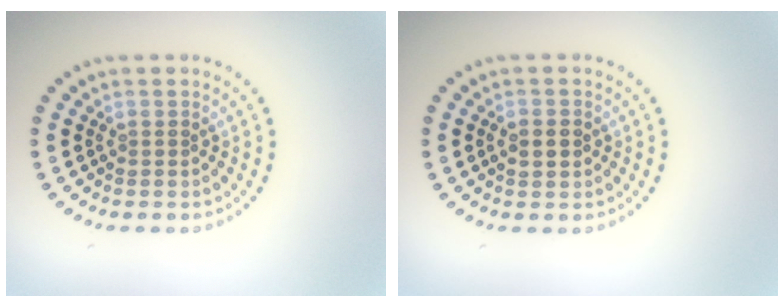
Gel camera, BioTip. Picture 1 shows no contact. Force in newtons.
{"total": 2.3, "press": 2.3, "slide": 0.1}